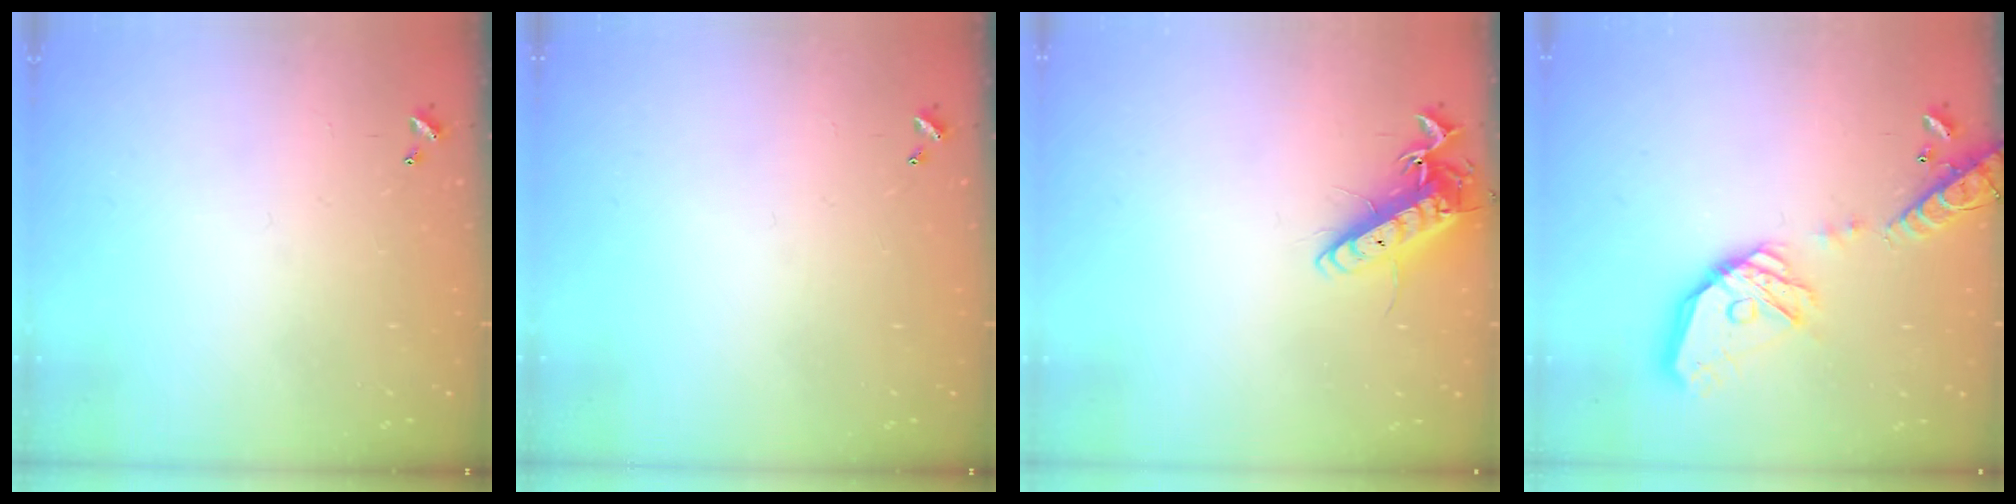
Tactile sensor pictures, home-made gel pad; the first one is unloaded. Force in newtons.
{"total": 0.0}
{"total": 13.9, "press": 13.9, "slide": 1.3}
{"total": 18.9, "press": 18.8, "slide": 2.4}